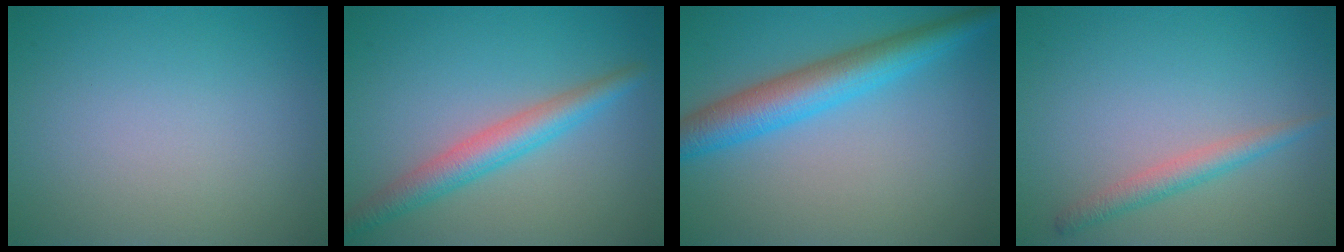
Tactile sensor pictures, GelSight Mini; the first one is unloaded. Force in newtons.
{"total": 3.8, "press": 3.8, "slide": 0.1}
{"total": 5.6, "press": 5.6, "slide": 0.1}
{"total": 2.0, "press": 2.0, "slide": 0.0}